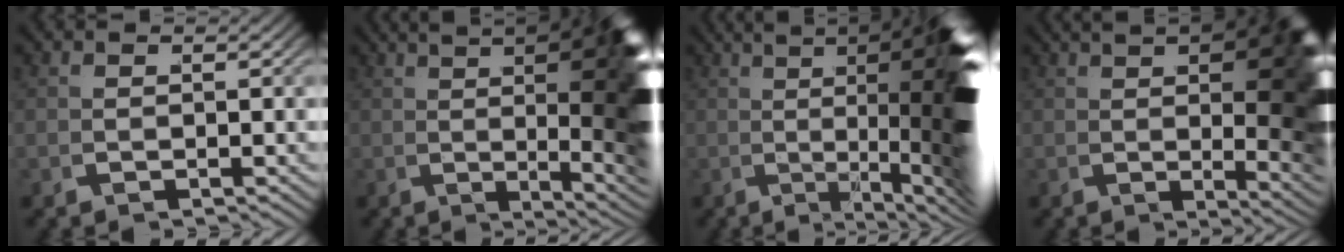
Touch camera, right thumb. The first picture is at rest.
{"total": 21.0, "force": [2.8, 7.2, 19.5], "torque": [-0.243, -0.003, 0.041]}
{"total": 23.6, "force": [1.8, 7.7, 22.2], "torque": [-0.280, -0.002, 0.025]}
{"total": 18.8, "force": [2.1, 7.1, 17.3], "torque": [-0.194, -0.009, 0.039]}